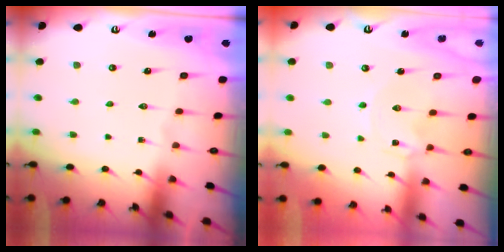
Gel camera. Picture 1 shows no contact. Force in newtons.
{"total": 0.0}